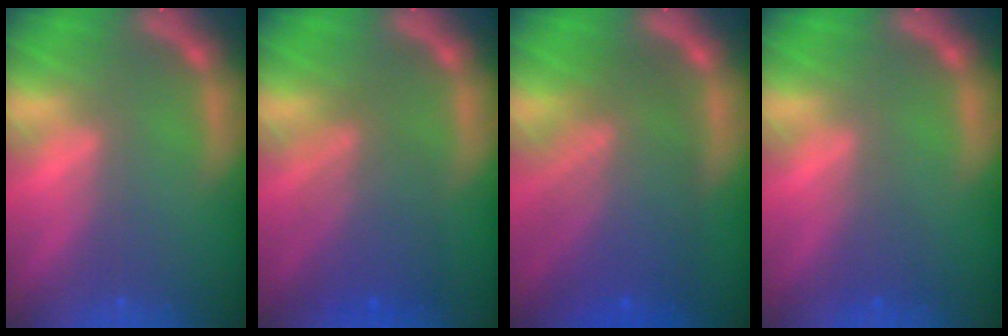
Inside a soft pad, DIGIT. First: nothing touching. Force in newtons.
{"total": 5.5}
{"total": 9.1}
{"total": 1.5}